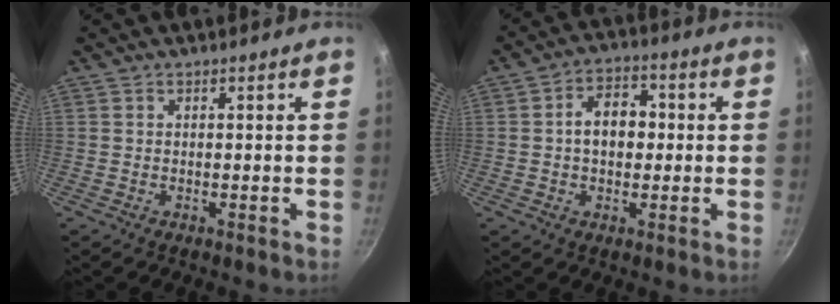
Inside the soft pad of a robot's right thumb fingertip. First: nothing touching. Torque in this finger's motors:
{"motor_torque": [0.37, 2.12, 1.23, -0.21, 0.01]}